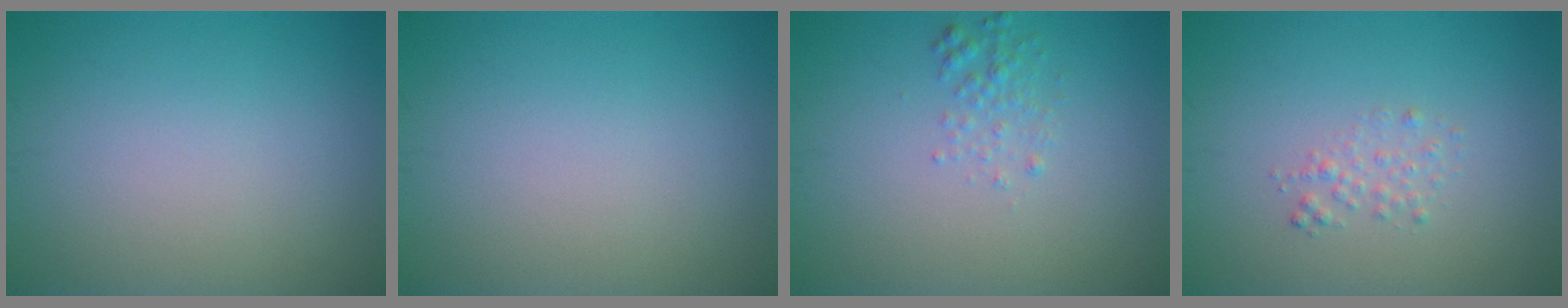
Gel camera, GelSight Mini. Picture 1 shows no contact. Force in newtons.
{"total": 0.0}
{"total": 1.4, "press": 1.4, "slide": 0.1}
{"total": 1.2, "press": 1.2, "slide": 0.0}